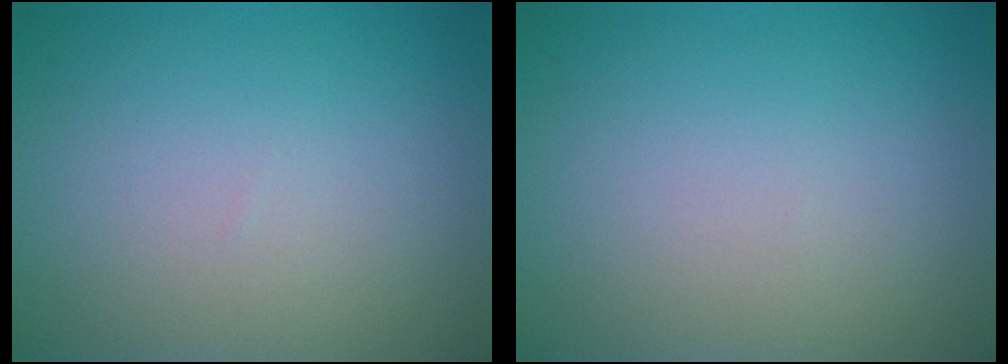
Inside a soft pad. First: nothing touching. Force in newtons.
{"total": 0.0}